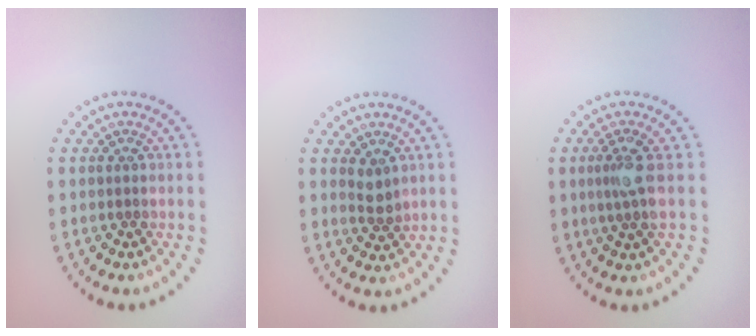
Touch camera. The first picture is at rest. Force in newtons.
{"total": 1.5, "press": 1.3, "slide": 0.7}
{"total": 2.1, "press": 1.6, "slide": 1.4}